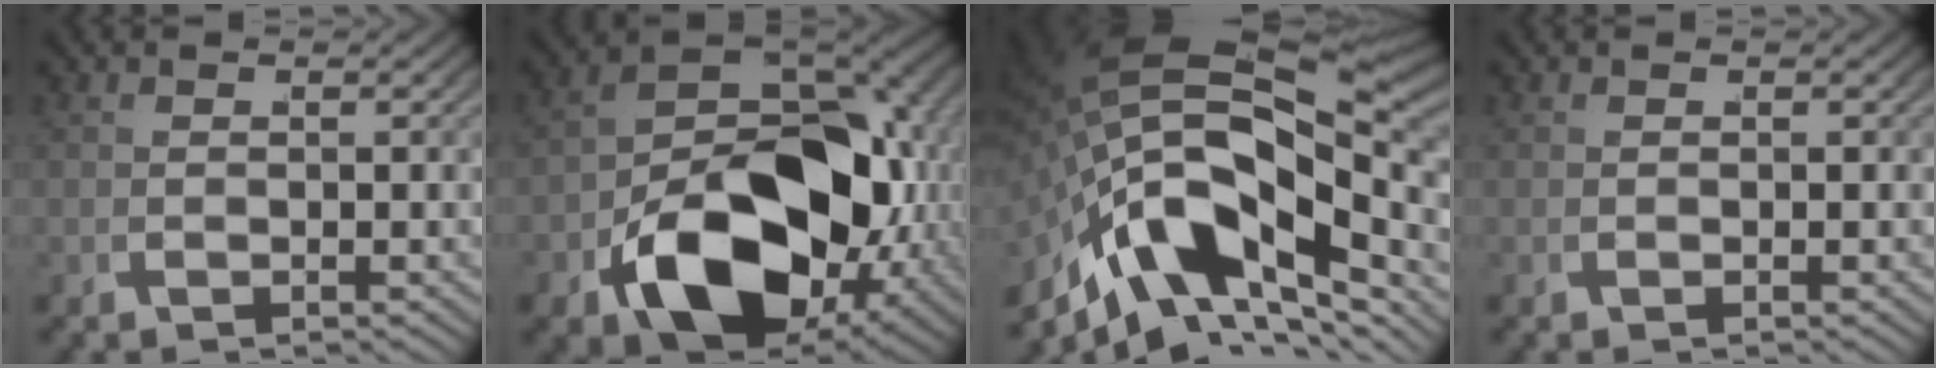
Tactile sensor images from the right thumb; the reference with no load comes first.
{"total": 18.0, "force": [-2.6, 10.7, 14.2], "torque": [-0.246, -0.034, -0.029]}
{"total": 17.3, "force": [0.2, 9.8, 14.3], "torque": [-0.269, -0.034, 0.017]}
{"total": 0.0}